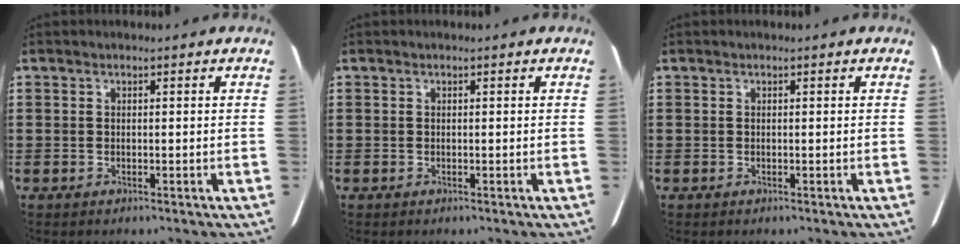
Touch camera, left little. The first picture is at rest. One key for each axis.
{"total": 0.0}
{"total": 0.0}